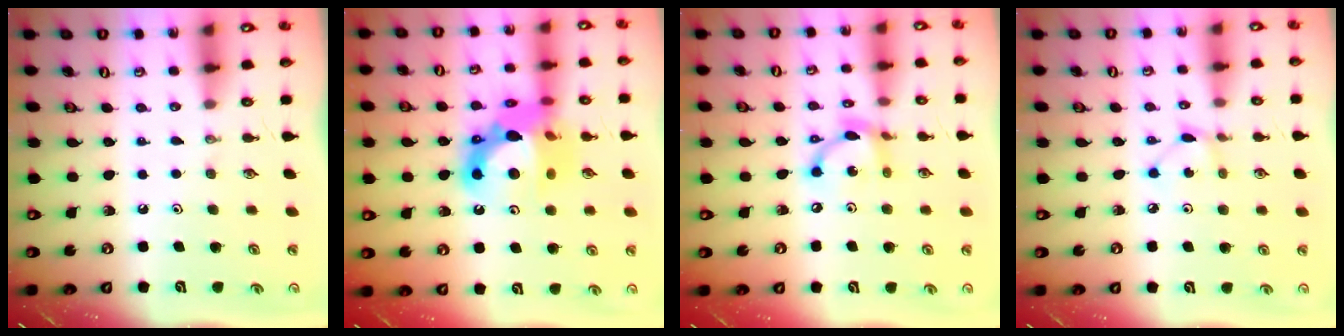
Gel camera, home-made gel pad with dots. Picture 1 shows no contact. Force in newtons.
{"total": 17.3, "press": 17.2, "slide": 1.8}
{"total": 10.3, "press": 10.3, "slide": 0.4}
{"total": 2.2, "press": 2.2, "slide": 0.1}